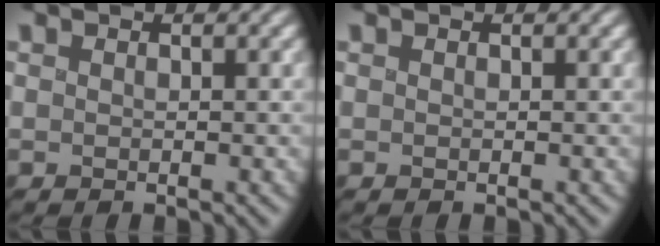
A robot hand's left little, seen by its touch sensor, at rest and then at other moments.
{"total": 0.0}